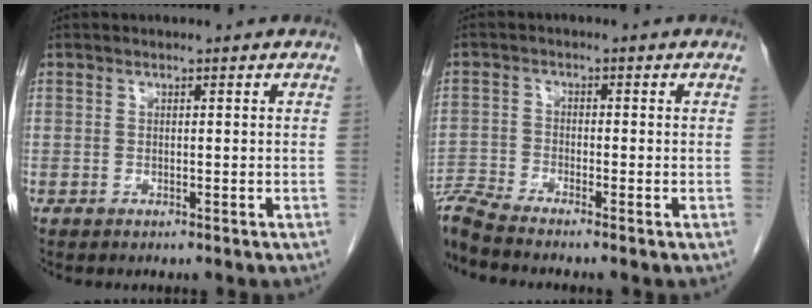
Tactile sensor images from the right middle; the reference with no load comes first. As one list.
[{"total": 5.9, "force": [-5.5, -1.4, 1.5], "torque": [-0.032, -0.012, -0.108]}]